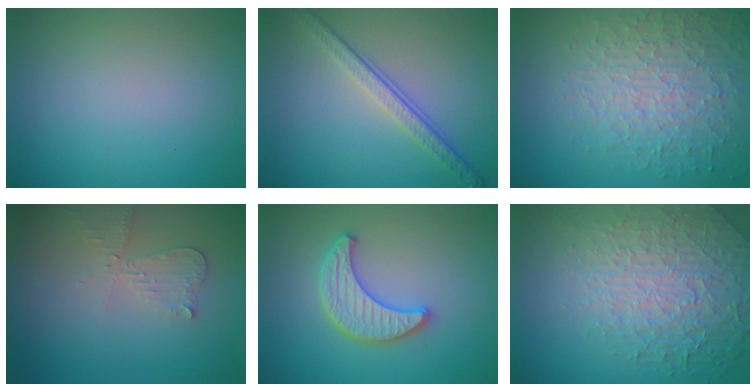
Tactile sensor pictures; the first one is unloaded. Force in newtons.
{"total": 3.9, "press": 2.7, "slide": 2.8}
{"total": 7.3, "press": 5.3, "slide": 4.9}
{"total": 2.2, "press": 2.2, "slide": 0.2}
{"total": 3.9, "press": 3.7, "slide": 1.2}
{"total": 8.1, "press": 5.8, "slide": 5.7}